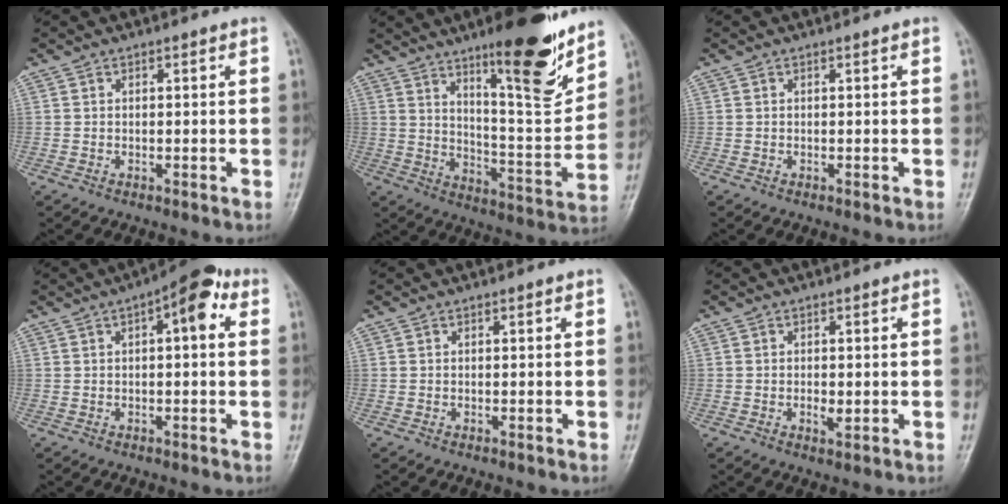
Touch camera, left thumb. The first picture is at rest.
{"total": 17.7, "force": [11.8, 3.9, 12.6], "torque": [-0.152, -0.081, 0.189]}
{"total": 0.0}
{"total": 8.2, "force": [2.6, 3.2, 7.1], "torque": [-0.083, 0.019, 0.025]}
{"total": 0.0}
{"total": 2.3, "force": [-0.3, 1.2, 1.9], "torque": [-0.030, -0.004, -0.005]}